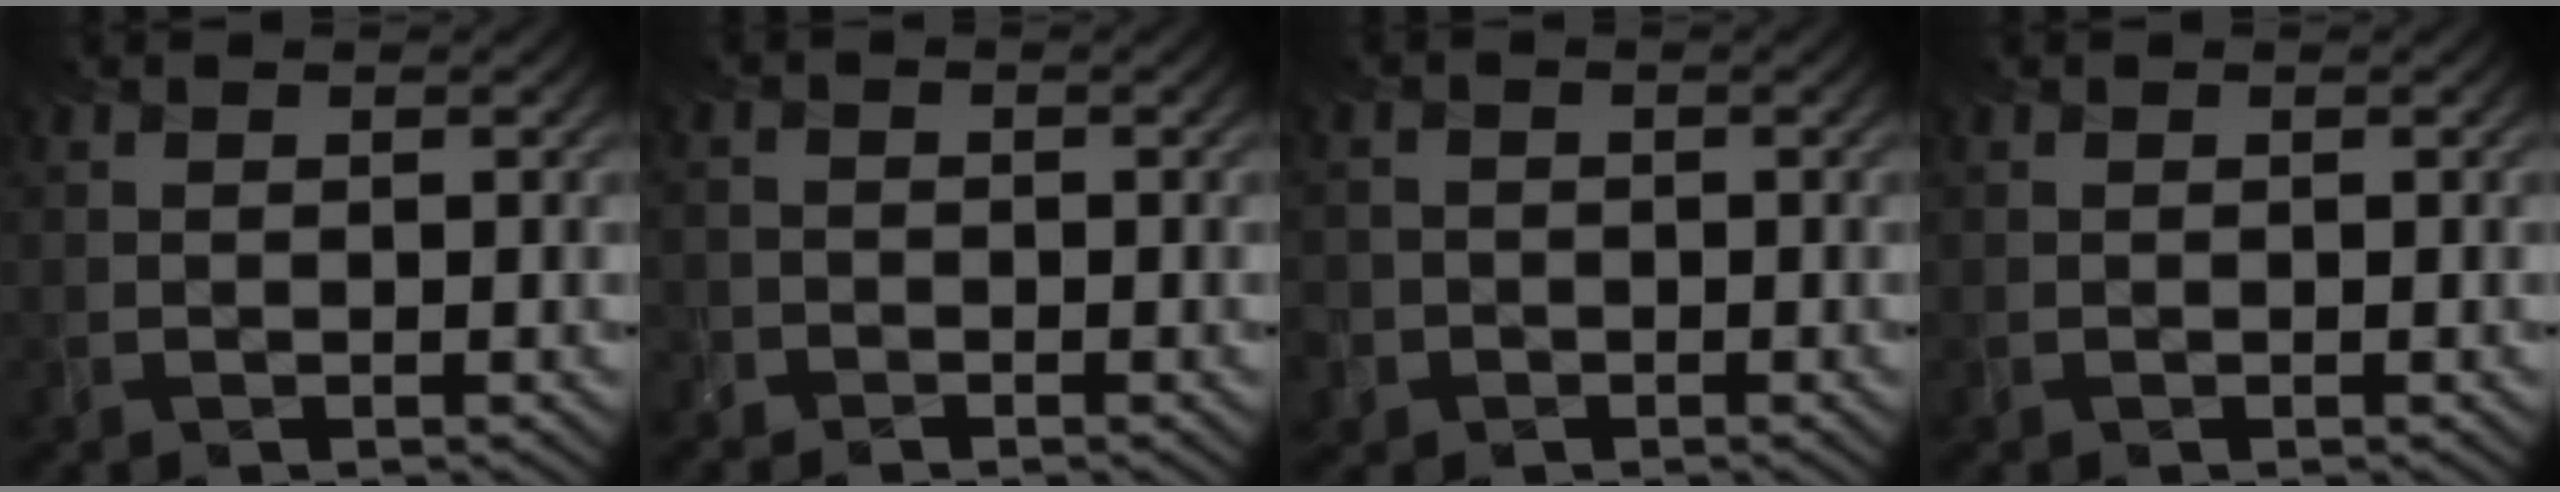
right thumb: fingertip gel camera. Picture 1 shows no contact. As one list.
[{"total": 1.7, "force": [-1.5, 0.8, 0.2], "torque": [-0.001, -0.003, -0.035]}, {"total": 2.8, "force": [-1.3, 2.5, 0.5], "torque": [-0.015, -0.001, -0.030]}, {"total": 0.0}]